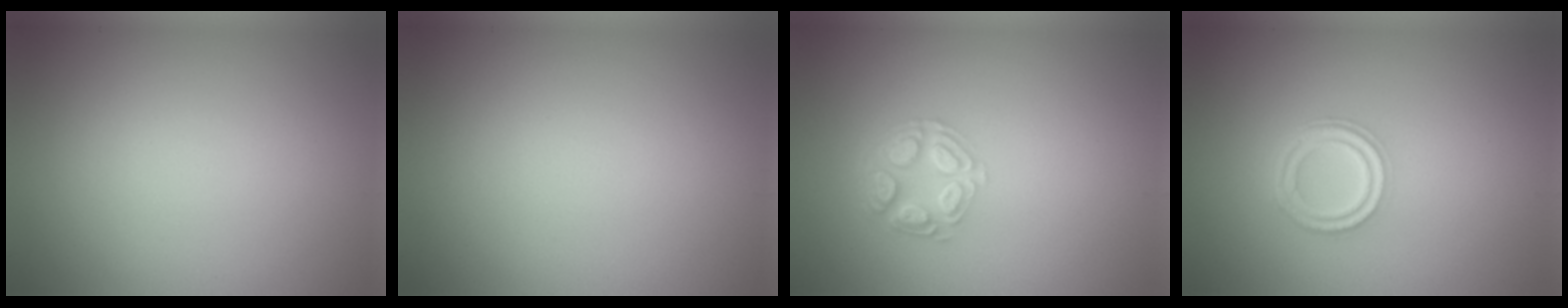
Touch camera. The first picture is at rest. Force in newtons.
{"total": 0.0}
{"total": 3.9, "press": 2.9, "slide": 2.5}
{"total": 3.5, "press": 2.6, "slide": 2.3}